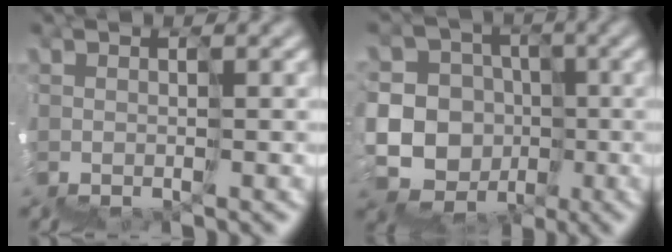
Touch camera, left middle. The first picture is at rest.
{"total": 11.8, "force": [-5.0, 10.7, 0.3], "torque": [-0.003, 0.001, -0.086]}